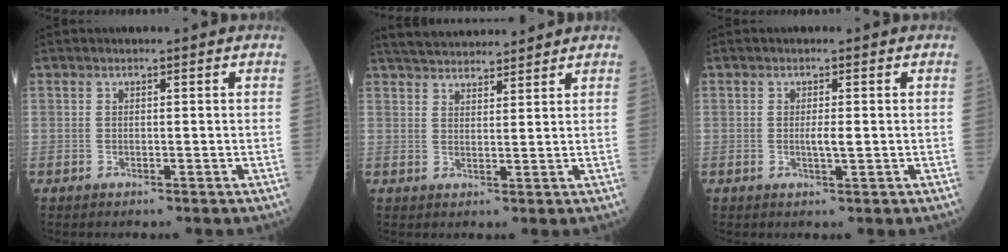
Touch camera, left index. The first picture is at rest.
{"total": 9.7, "force": [9.1, 1.6, 2.8], "torque": [-0.047, 0.027, 0.142]}
{"total": 1.6, "force": [0.0, 0.1, 1.6], "torque": [-0.033, -0.002, 0.001]}